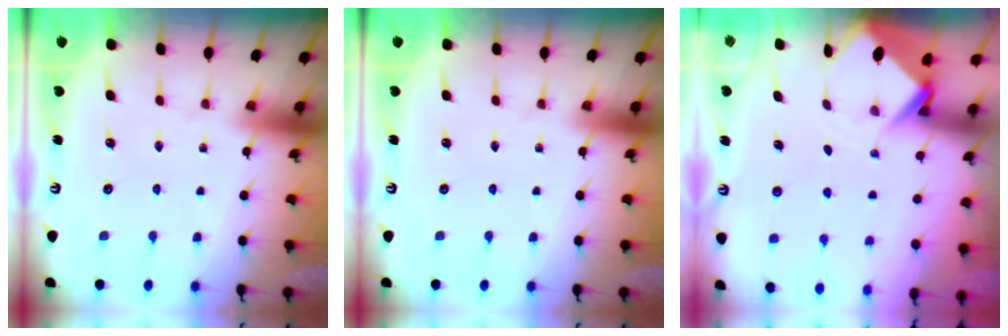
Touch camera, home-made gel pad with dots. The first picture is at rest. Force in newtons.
{"total": 0.0}
{"total": 3.8, "press": 3.8, "slide": 0.2}